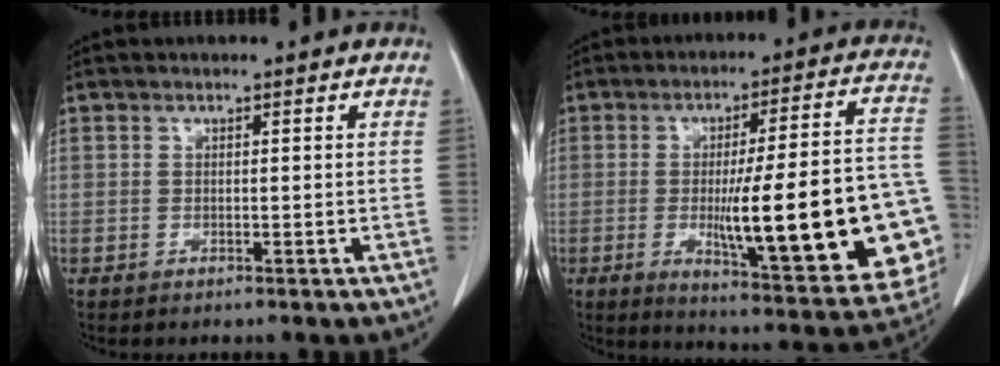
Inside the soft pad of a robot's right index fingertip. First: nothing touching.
{"total": 26.0, "force": [-4.8, 3.7, 25.3], "torque": [-0.266, 0.004, -0.055]}